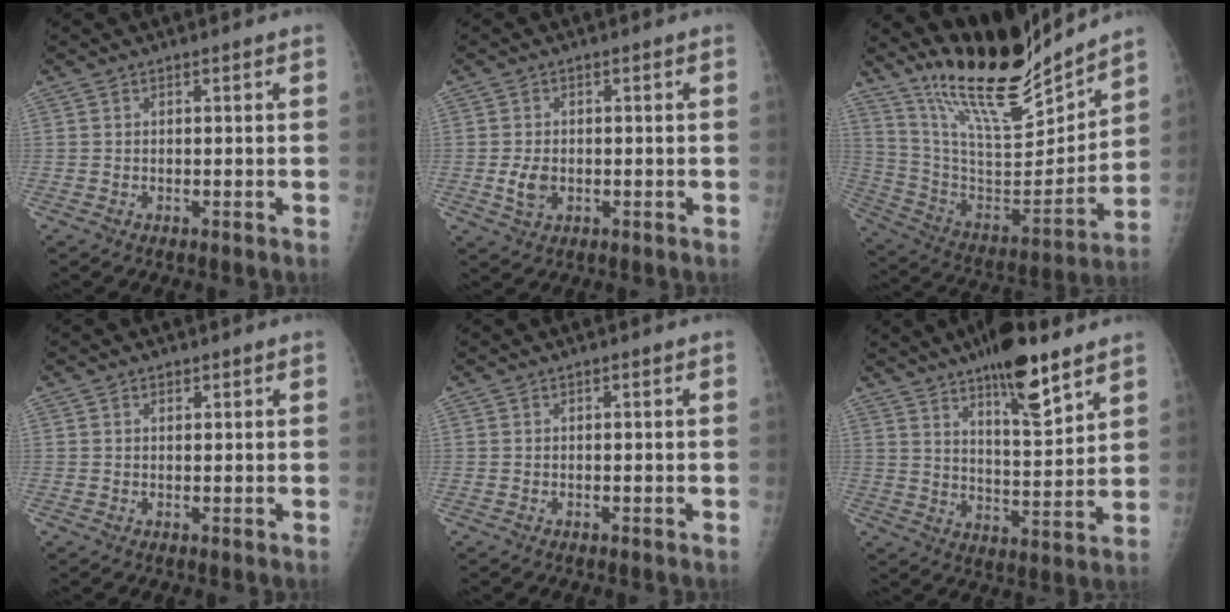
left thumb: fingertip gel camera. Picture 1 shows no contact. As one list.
[{"total": 3.7, "force": [-0.5, 2.6, 2.6], "torque": [-0.046, -0.003, -0.006]}, {"total": 22.0, "force": [19.0, 4.6, 10.0], "torque": [-0.136, -0.115, 0.334]}, {"total": 1.0, "force": [0.6, 0.7, 0.3], "torque": [0.000, -0.004, 0.008]}, {"total": 0.0}, {"total": 13.4, "force": [8.9, 3.6, 9.4], "torque": [-0.128, -0.056, 0.146]}]